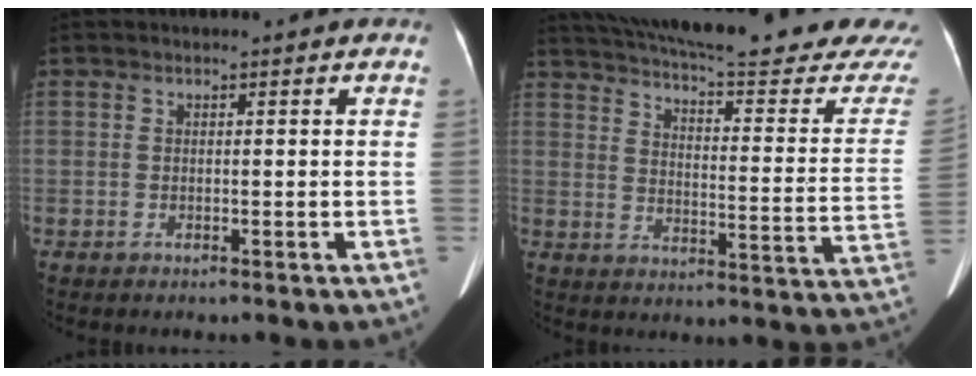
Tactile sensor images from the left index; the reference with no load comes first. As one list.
[{"total": 29.0, "force": [26.3, 1.4, 12.3], "torque": [-0.195, -0.085, 0.327]}]